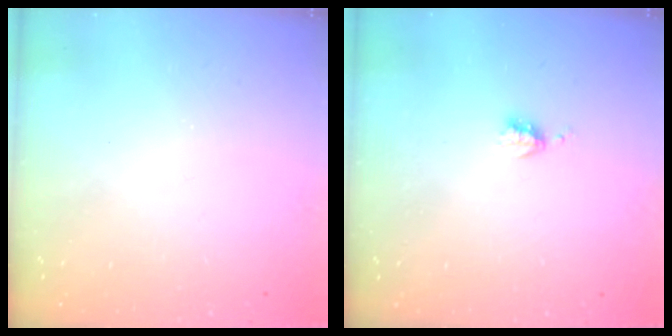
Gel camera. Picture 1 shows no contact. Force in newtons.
{"total": 3.4, "press": 3.3, "slide": 0.5}